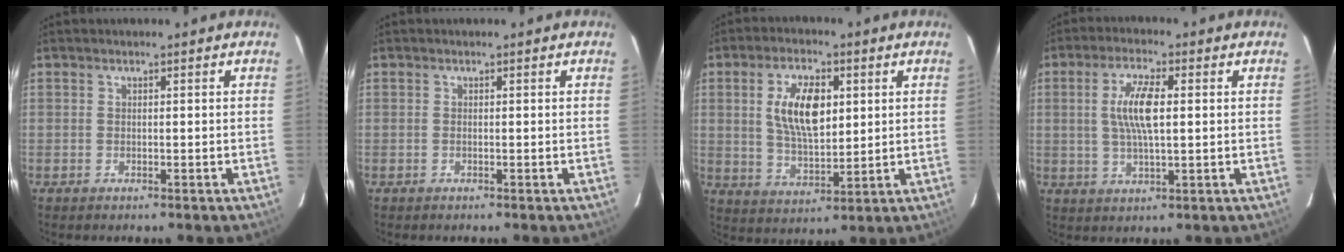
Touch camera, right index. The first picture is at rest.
{"total": 0.0}
{"total": 11.0, "force": [2.7, 5.2, 9.3], "torque": [-0.174, 0.006, 0.055]}
{"total": 7.9, "force": [1.1, 2.3, 7.5], "torque": [-0.146, 0.006, 0.023]}